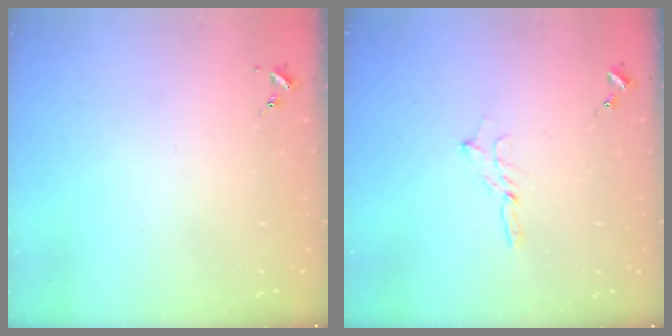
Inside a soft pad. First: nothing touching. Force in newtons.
{"total": 2.3, "press": 2.3, "slide": 0.2}